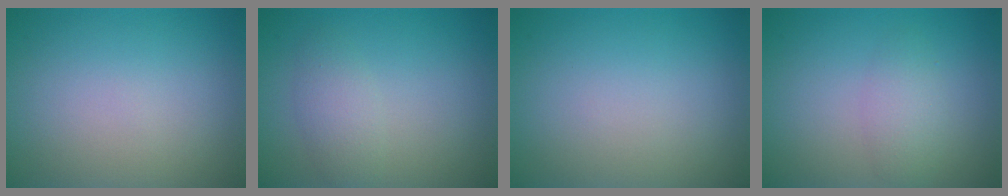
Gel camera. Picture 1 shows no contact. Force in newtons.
{"total": 2.1, "press": 2.1, "slide": 0.1}
{"total": 0.0}
{"total": 2.1, "press": 2.1, "slide": 0.0}